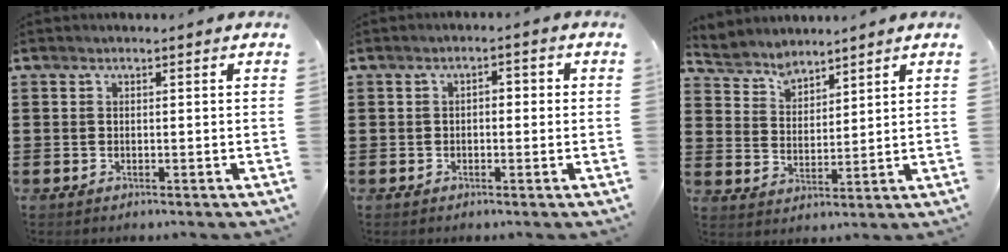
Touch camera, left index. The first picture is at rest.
{"total": 1.7, "force": [-0.7, 0.7, 1.4], "torque": [-0.028, 0.003, -0.016]}
{"total": 4.2, "force": [3.9, 1.5, 0.0], "torque": [-0.020, -0.011, 0.071]}